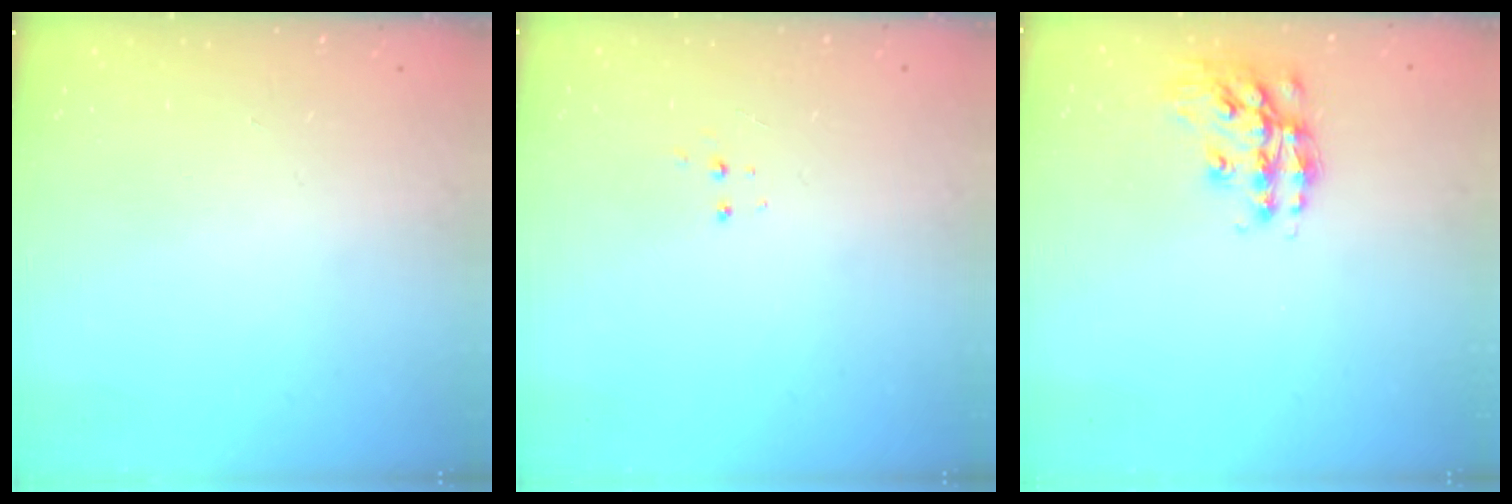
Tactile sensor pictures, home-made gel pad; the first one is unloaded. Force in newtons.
{"total": 5.2, "press": 5.2, "slide": 0.3}
{"total": 13.7, "press": 13.7, "slide": 0.9}